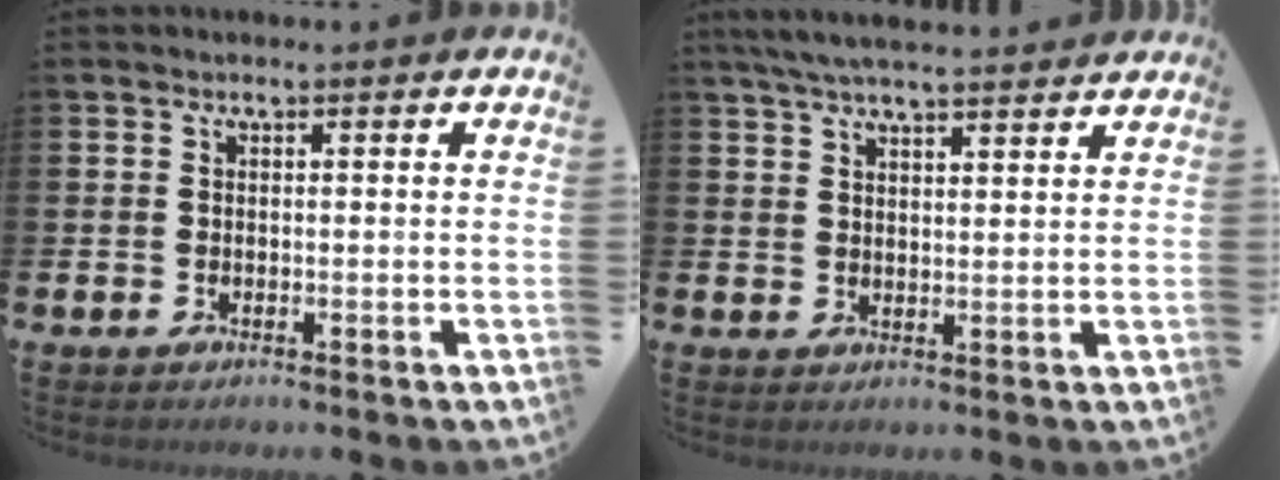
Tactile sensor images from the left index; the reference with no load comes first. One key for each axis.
{"total": 5.2, "fx": 4.9, "fy": 0.4, "fz": 1.7, "tx": -0.049, "ty": -0.014, "tz": 0.091}